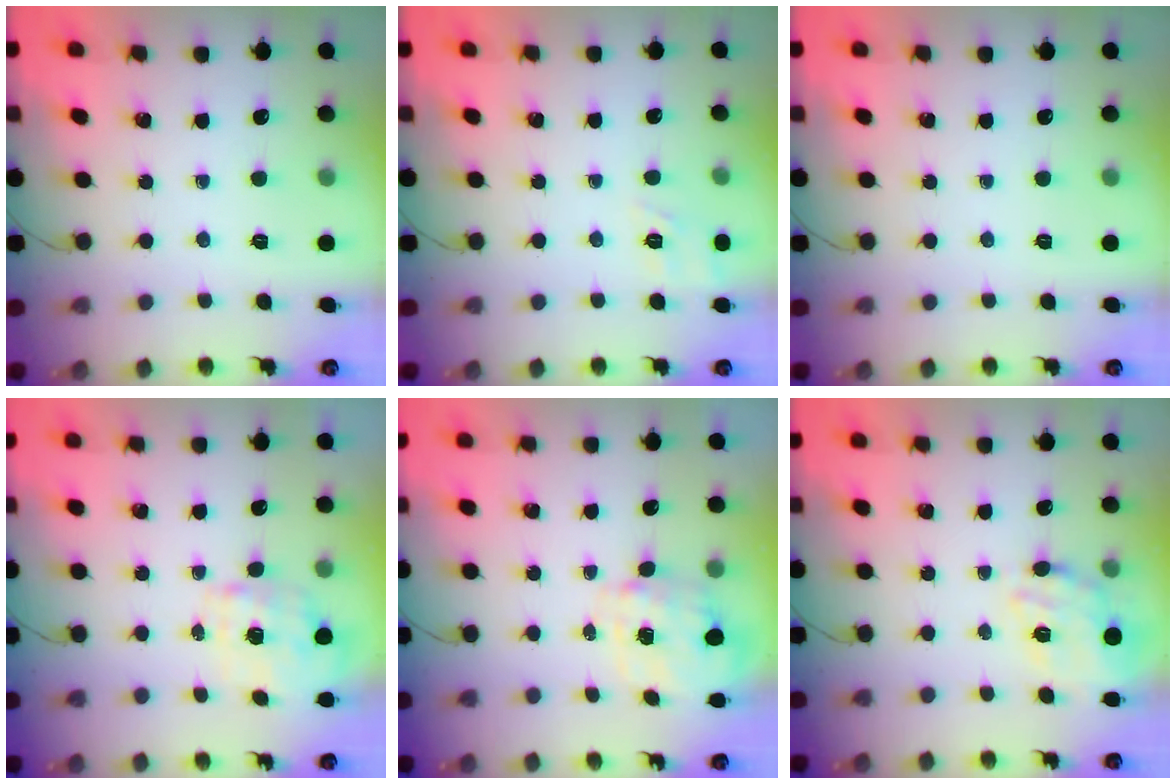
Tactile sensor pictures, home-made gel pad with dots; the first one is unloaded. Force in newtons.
{"total": 2.7, "press": 2.0, "slide": 1.8}
{"total": 0.0}
{"total": 1.8, "press": 1.7, "slide": 0.6}
{"total": 3.9, "press": 3.9, "slide": 0.8}
{"total": 13.6, "press": 13.3, "slide": 2.8}